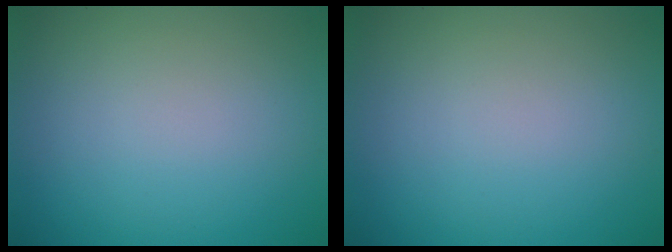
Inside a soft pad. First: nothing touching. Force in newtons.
{"total": 0.0}